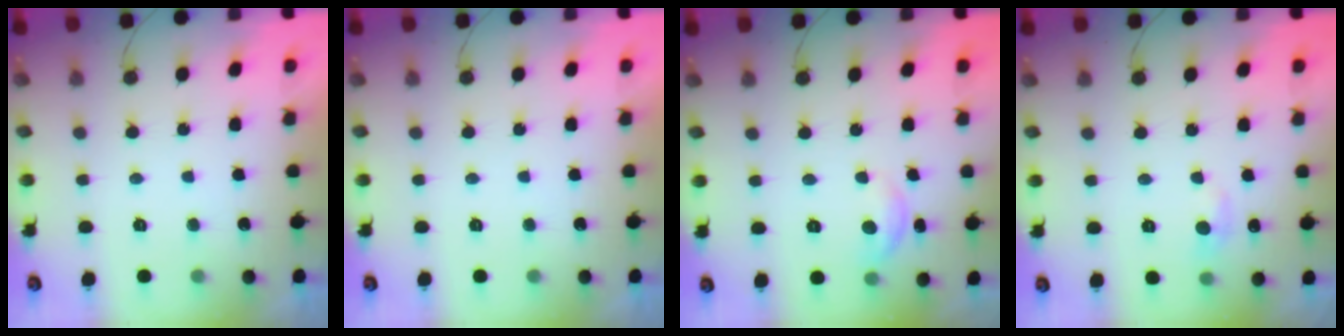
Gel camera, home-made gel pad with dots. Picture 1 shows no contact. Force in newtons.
{"total": 0.0}
{"total": 6.5, "press": 6.4, "slide": 0.5}
{"total": 7.2, "press": 7.1, "slide": 0.8}